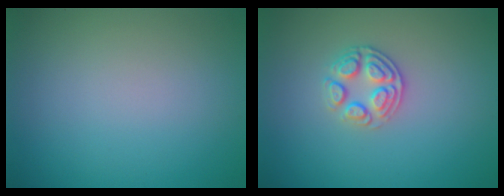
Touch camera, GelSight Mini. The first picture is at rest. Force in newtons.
{"total": 2.6, "press": 2.4, "slide": 1.1}